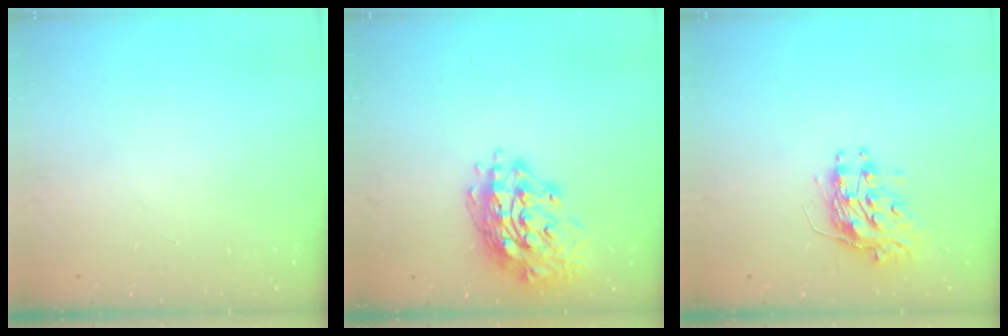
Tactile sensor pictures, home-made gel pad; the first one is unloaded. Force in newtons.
{"total": 15.7, "press": 15.7, "slide": 1.3}
{"total": 9.6, "press": 9.6, "slide": 0.3}